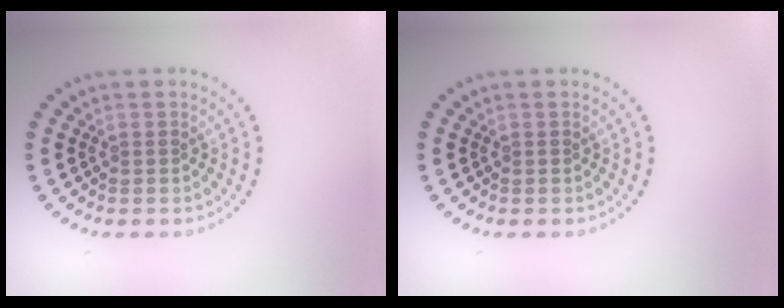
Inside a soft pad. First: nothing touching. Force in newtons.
{"total": 0.0}